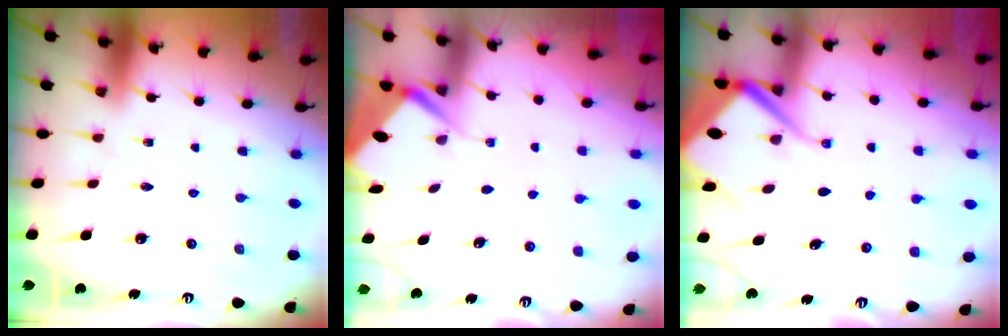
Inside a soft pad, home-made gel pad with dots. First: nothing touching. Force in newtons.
{"total": 3.6, "press": 3.6, "slide": 0.4}
{"total": 8.2, "press": 8.2, "slide": 0.9}